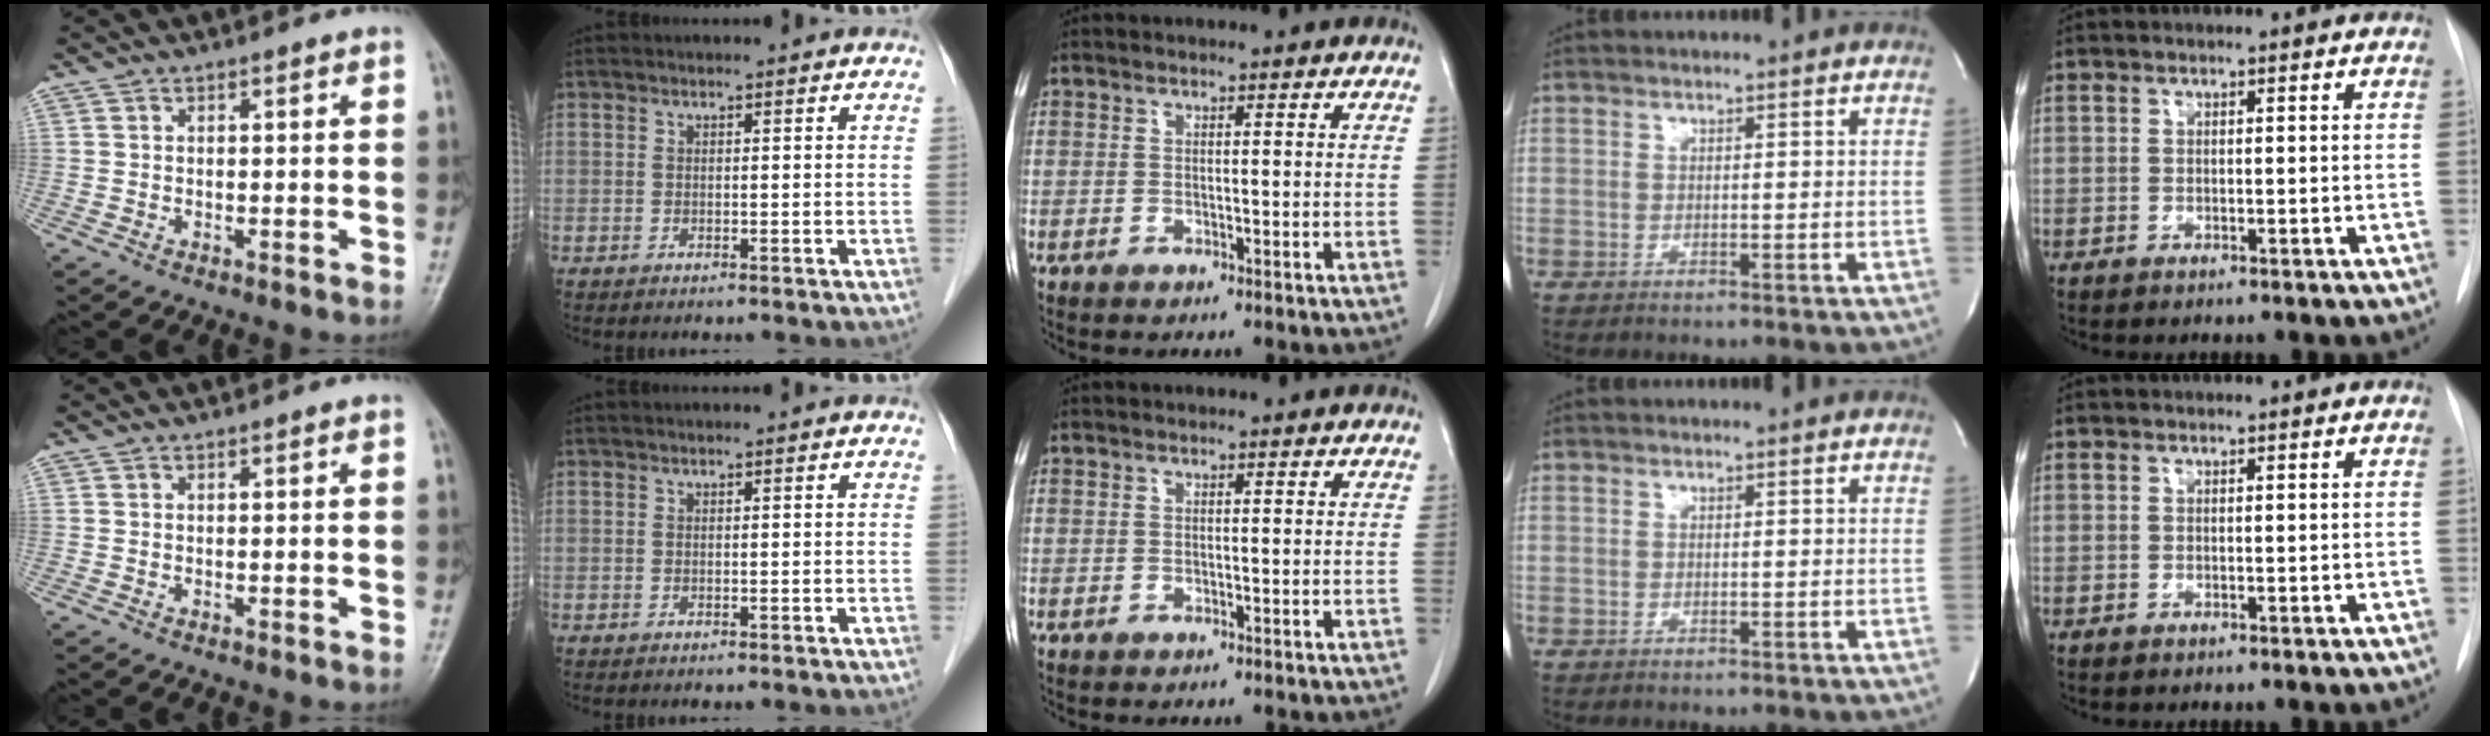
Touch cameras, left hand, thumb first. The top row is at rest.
{}